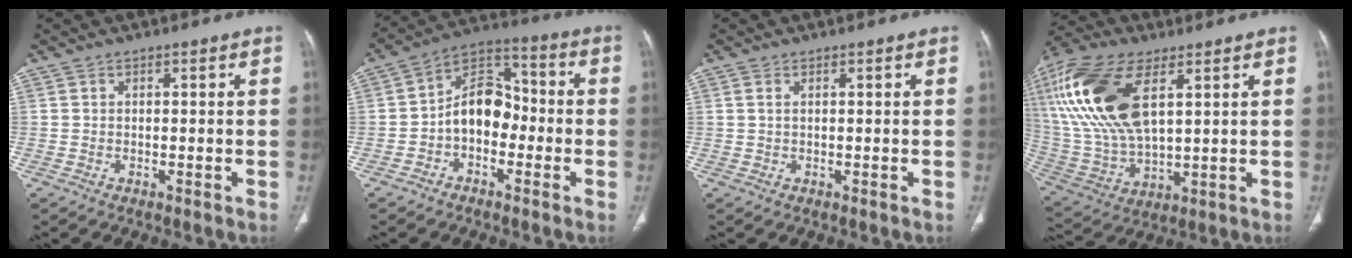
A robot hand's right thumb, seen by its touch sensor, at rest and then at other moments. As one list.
[{"total": 10.5, "force": [-2.1, 7.4, 7.2], "torque": [-0.091, 0.043, -0.053]}, {"total": 0.9, "force": [0.4, 0.4, 0.7], "torque": [-0.021, 0.007, 0.010]}, {"total": 22.2, "force": [7.6, 10.8, 17.8], "torque": [-0.385, -0.014, 0.148]}]